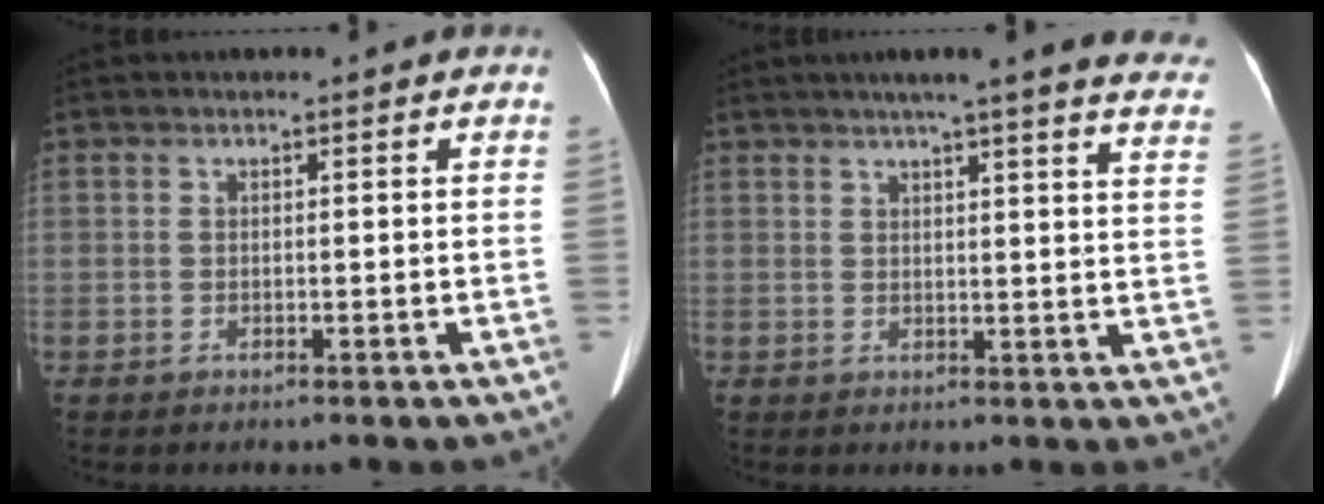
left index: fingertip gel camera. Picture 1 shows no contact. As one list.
[{"total": 20.9, "force": [18.3, 1.1, 10.0], "torque": [-0.130, -0.030, 0.201]}]